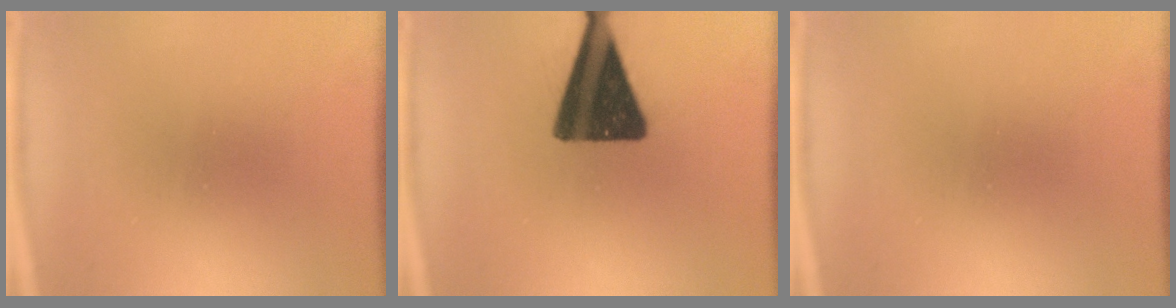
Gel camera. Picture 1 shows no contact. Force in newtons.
{"total": 15.8}
{"total": 0.0}